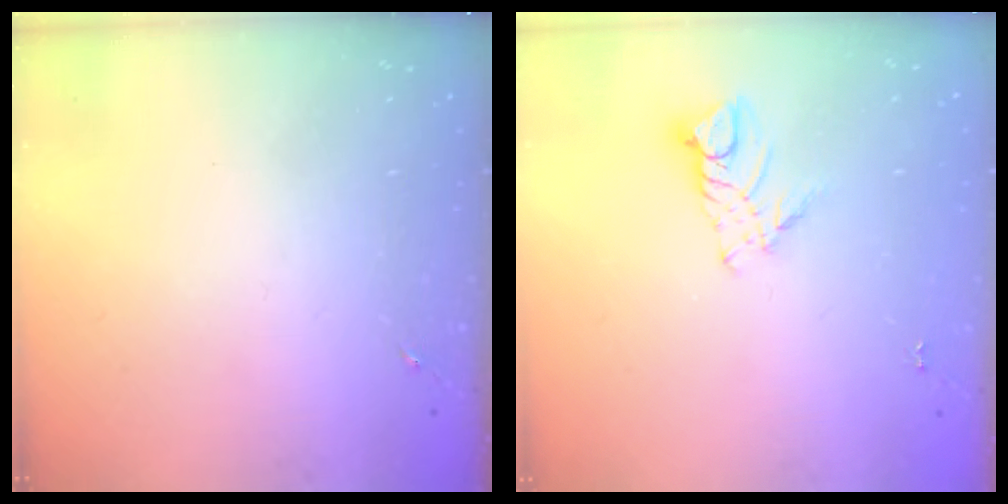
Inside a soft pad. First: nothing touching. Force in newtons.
{"total": 6.7, "press": 6.7, "slide": 0.5}